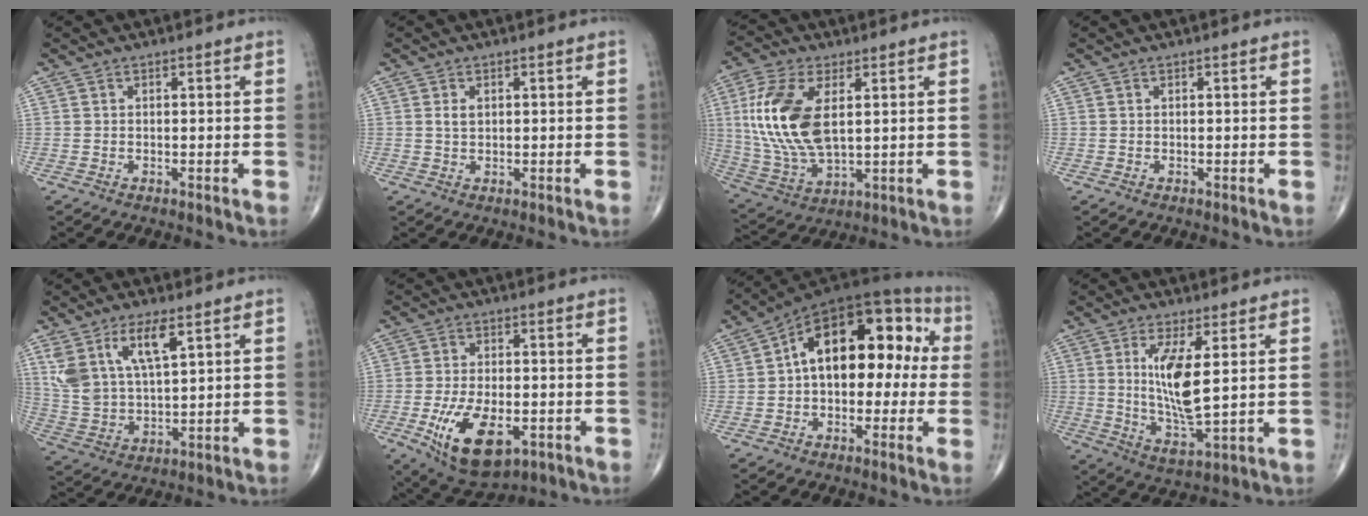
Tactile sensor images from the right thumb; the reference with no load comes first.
{"total": 1.8, "force": [0.5, 1.1, 1.3], "torque": [-0.024, 0.001, 0.010]}
{"total": 16.9, "force": [3.1, 8.6, 14.1], "torque": [-0.303, -0.010, 0.067]}
{"total": 0.0}
{"total": 11.5, "force": [5.8, 4.7, 8.8], "torque": [-0.175, -0.021, 0.122]}
{"total": 13.8, "force": [-4.8, 7.0, 10.9], "torque": [-0.180, 0.001, -0.067]}
{"total": 17.8, "force": [1.1, 10.5, 14.3], "torque": [-0.180, 0.058, 0.005]}
{"total": 10.9, "force": [2.3, 2.9, 10.3], "torque": [-0.200, -0.034, 0.051]}